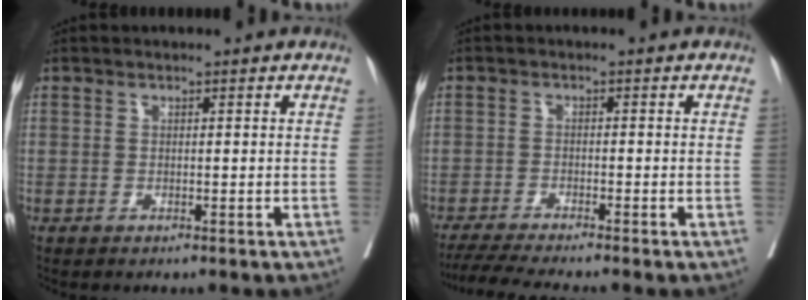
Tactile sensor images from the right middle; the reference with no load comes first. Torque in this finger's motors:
{"motor_torque": [0.03, -0.15, 0.06, 0.04]}